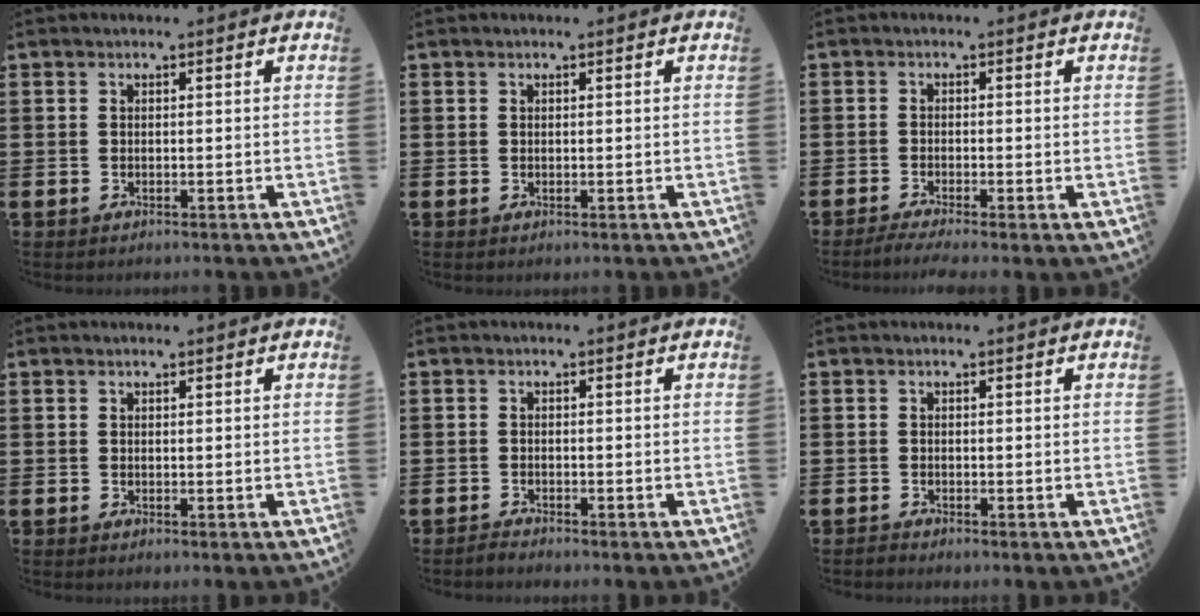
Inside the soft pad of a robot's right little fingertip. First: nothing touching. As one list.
[{"total": 0.0}, {"total": 1.8, "force": [-1.5, -0.2, 0.8], "torque": [-0.012, 0.002, -0.029]}, {"total": 0.0}, {"total": 1.1, "force": [-1.1, 0.0, 0.0], "torque": [-0.004, 0.000, -0.022]}, {"total": 0.5, "force": [-0.5, 0.1, 0.0], "torque": [-0.002, -0.002, -0.011]}]